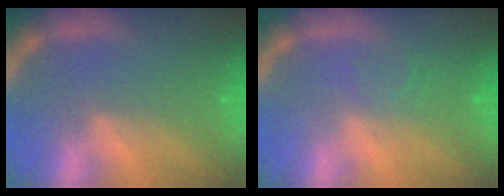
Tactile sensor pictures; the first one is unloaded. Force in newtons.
{"total": 1.5}